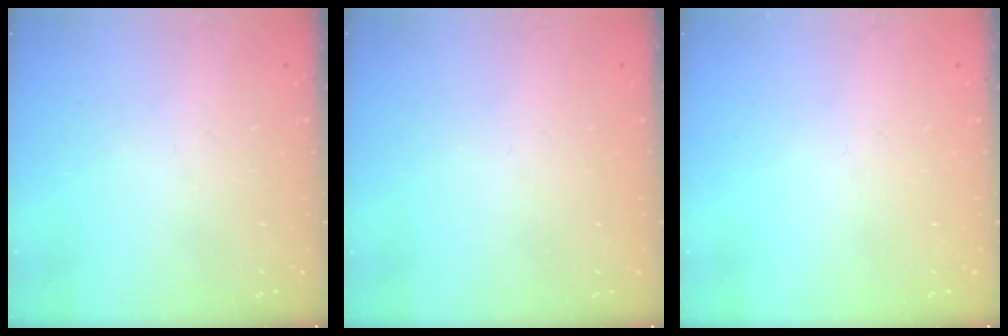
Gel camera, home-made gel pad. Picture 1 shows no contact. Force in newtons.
{"total": 0.0}
{"total": 0.0}